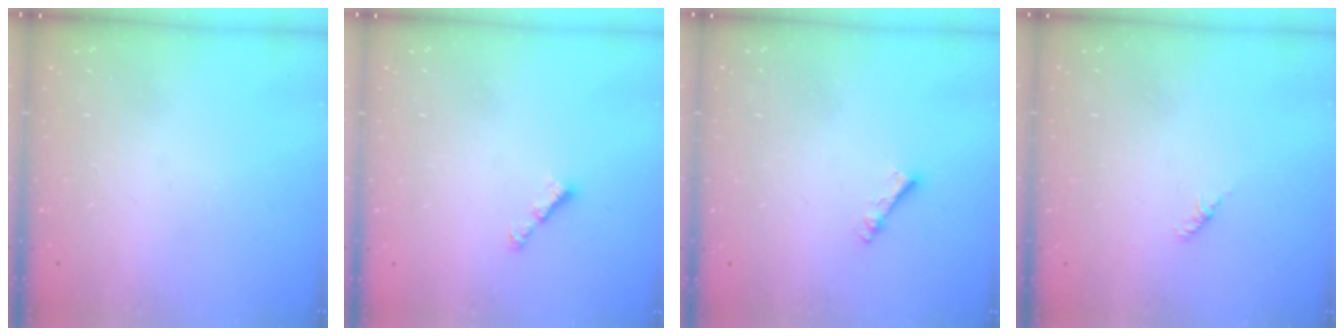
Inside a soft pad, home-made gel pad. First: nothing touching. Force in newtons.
{"total": 2.9, "press": 2.8, "slide": 0.6}
{"total": 2.7, "press": 2.7, "slide": 0.4}
{"total": 1.8, "press": 1.7, "slide": 0.6}